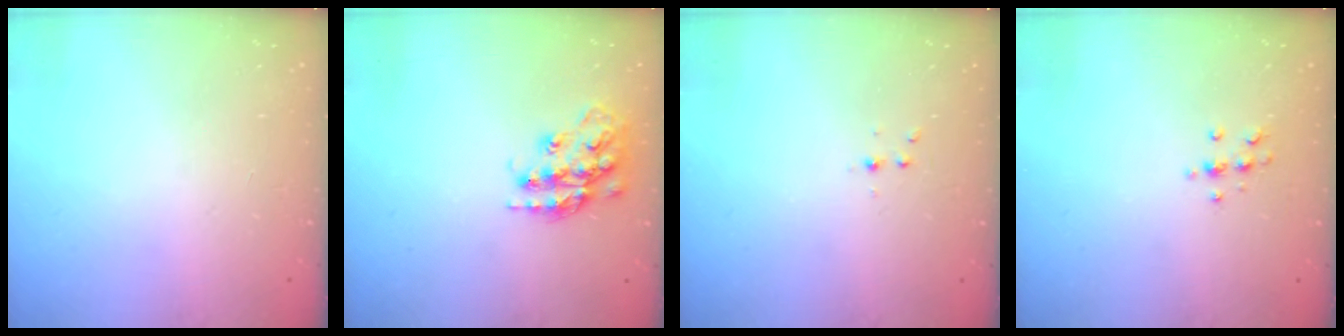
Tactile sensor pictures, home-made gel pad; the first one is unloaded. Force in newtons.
{"total": 14.9, "press": 14.8, "slide": 0.8}
{"total": 3.0, "press": 2.6, "slide": 1.5}
{"total": 4.9, "press": 4.8, "slide": 1.2}